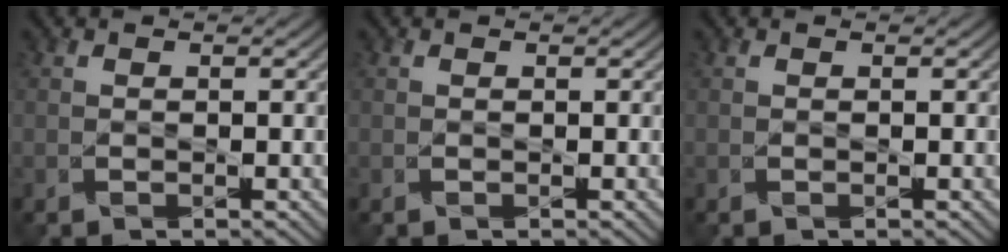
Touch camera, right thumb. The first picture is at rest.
{"total": 0.0}
{"total": 0.0}